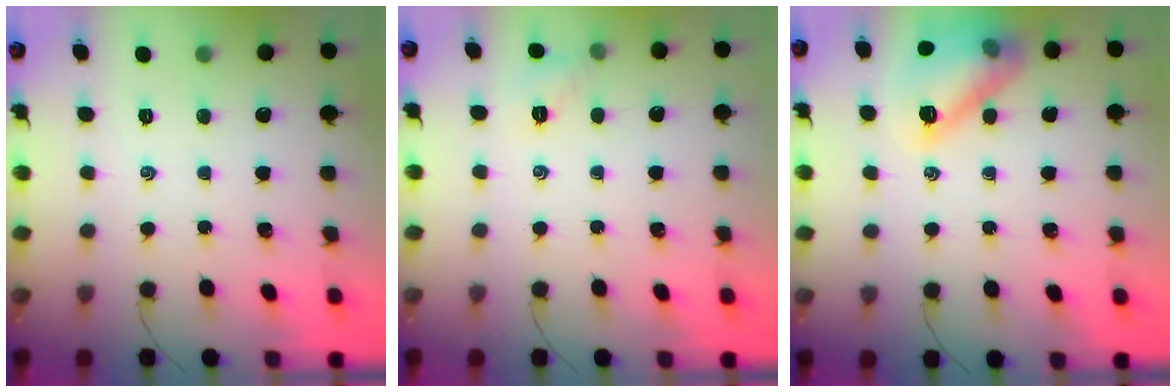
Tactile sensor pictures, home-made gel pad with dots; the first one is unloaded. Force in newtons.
{"total": 5.9, "press": 5.6, "slide": 1.6}
{"total": 15.0, "press": 15.0, "slide": 0.1}